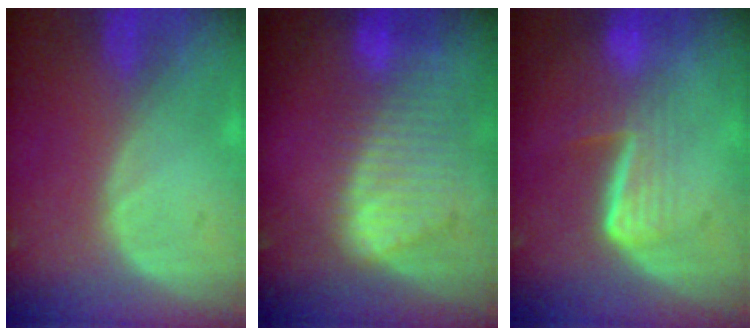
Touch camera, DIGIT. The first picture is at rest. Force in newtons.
{"total": 9.3, "press": 8.1, "slide": 4.6}
{"total": 6.6, "press": 5.5, "slide": 3.6}